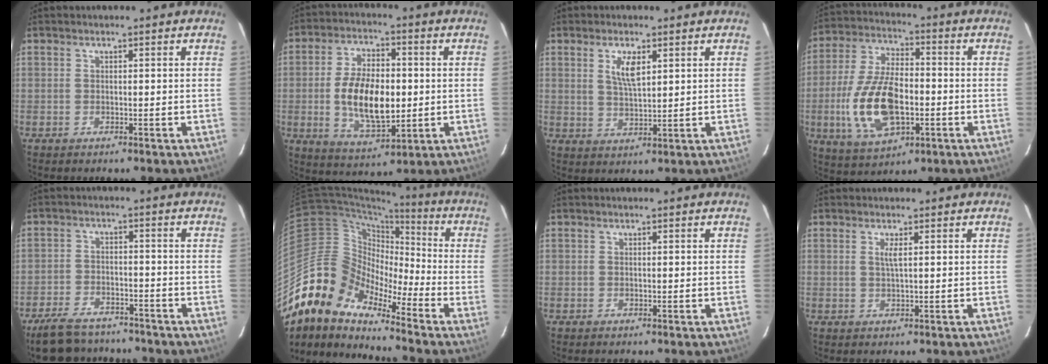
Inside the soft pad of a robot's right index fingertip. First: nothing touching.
{"total": 13.5, "force": [-1.0, 6.8, 11.7], "torque": [-0.223, 0.000, -0.010]}
{"total": 5.0, "force": [2.1, 1.8, 4.1], "torque": [-0.075, 0.000, 0.042]}
{"total": 16.9, "force": [-3.8, 8.4, 14.1], "torque": [-0.297, -0.002, -0.059]}
{"total": 13.4, "force": [-11.0, 5.6, 5.1], "torque": [-0.131, -0.001, -0.168]}
{"total": 15.3, "force": [-12.2, 6.7, 6.2], "torque": [-0.107, 0.008, -0.250]}
{"total": 0.0}
{"total": 1.5, "force": [0.5, -0.1, 1.4], "torque": [-0.028, -0.001, 0.009]}